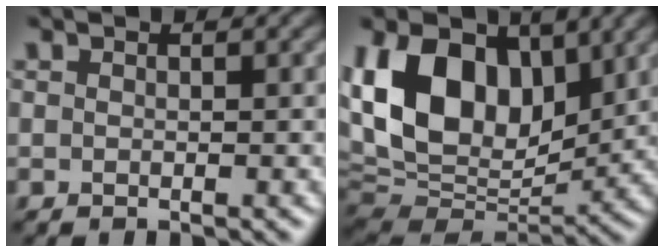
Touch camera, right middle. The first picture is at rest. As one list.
[{"total": 13.8, "force": [4.4, 8.9, 9.5], "torque": [-0.192, 0.024, 0.073]}]